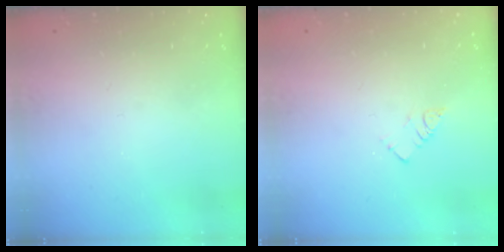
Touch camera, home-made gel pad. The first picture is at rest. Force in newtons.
{"total": 3.2, "press": 3.2, "slide": 0.0}